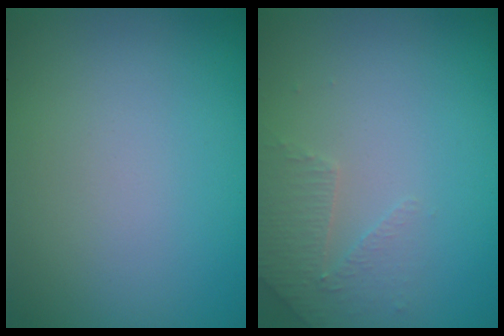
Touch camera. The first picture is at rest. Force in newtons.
{"total": 1.9, "press": 1.8, "slide": 0.5}